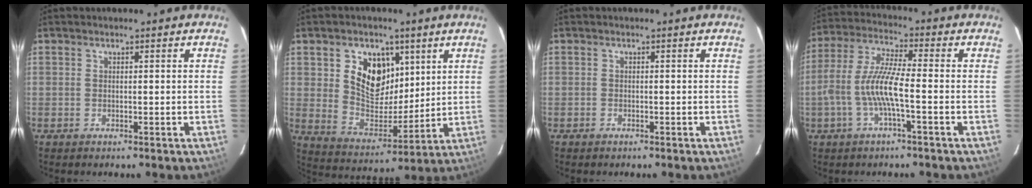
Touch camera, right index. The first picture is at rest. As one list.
[{"total": 12.9, "force": [5.0, 9.0, 7.7], "torque": [-0.146, 0.000, 0.102]}, {"total": 0.6, "force": [-0.5, 0.3, 0.0], "torque": [-0.001, 0.001, -0.009]}, {"total": 9.4, "force": [-2.7, 1.3, 8.9], "torque": [-0.195, 0.003, -0.050]}]